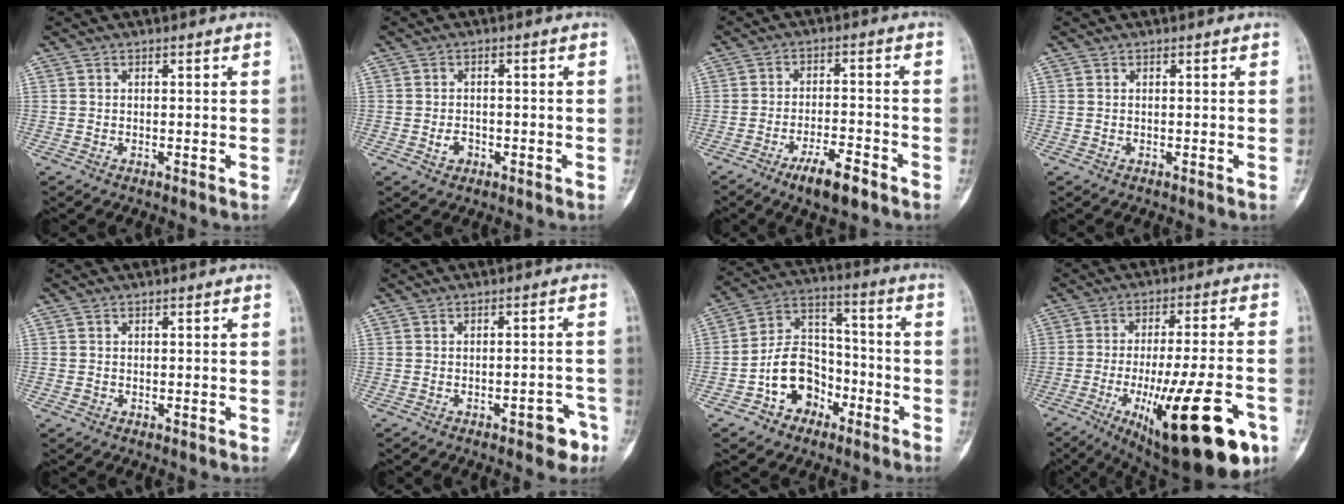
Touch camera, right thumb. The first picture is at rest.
{"total": 2.5, "force": [-0.9, 1.9, 1.3], "torque": [-0.013, 0.006, -0.012]}
{"total": 7.2, "force": [-4.7, 2.0, 5.0], "torque": [-0.083, 0.024, -0.076]}
{"total": 0.0}
{"total": 0.5, "force": [-0.1, 0.5, 0.1], "torque": [0.002, 0.003, -0.001]}
{"total": 5.2, "force": [-2.9, 2.2, 3.7], "torque": [-0.026, 0.027, -0.031]}
{"total": 12.4, "force": [-5.5, 9.1, 6.4], "torque": [-0.076, 0.064, -0.100]}
{"total": 26.3, "force": [-10.5, 7.7, 22.8], "torque": [-0.302, 0.020, -0.141]}